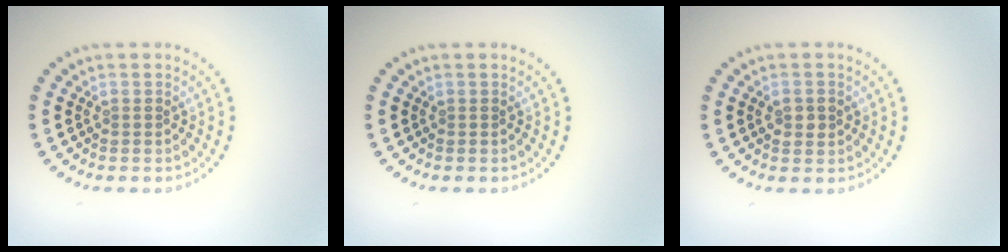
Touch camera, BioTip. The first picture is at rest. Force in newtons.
{"total": 0.0}
{"total": 1.6, "press": 1.6, "slide": 0.2}